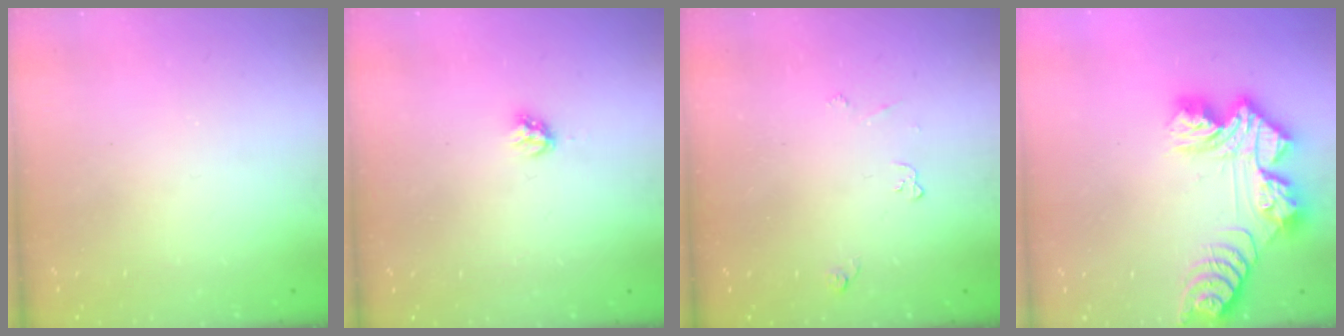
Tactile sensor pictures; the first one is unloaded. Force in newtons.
{"total": 2.8, "press": 2.8, "slide": 0.2}
{"total": 3.4, "press": 3.4, "slide": 0.6}
{"total": 13.7, "press": 13.7, "slide": 1.1}